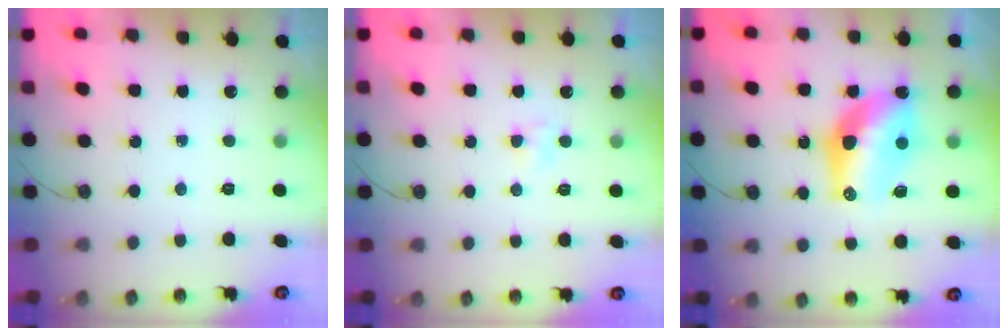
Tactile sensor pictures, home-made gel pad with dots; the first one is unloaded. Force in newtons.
{"total": 2.4, "press": 2.3, "slide": 0.3}
{"total": 12.5, "press": 12.5, "slide": 1.0}